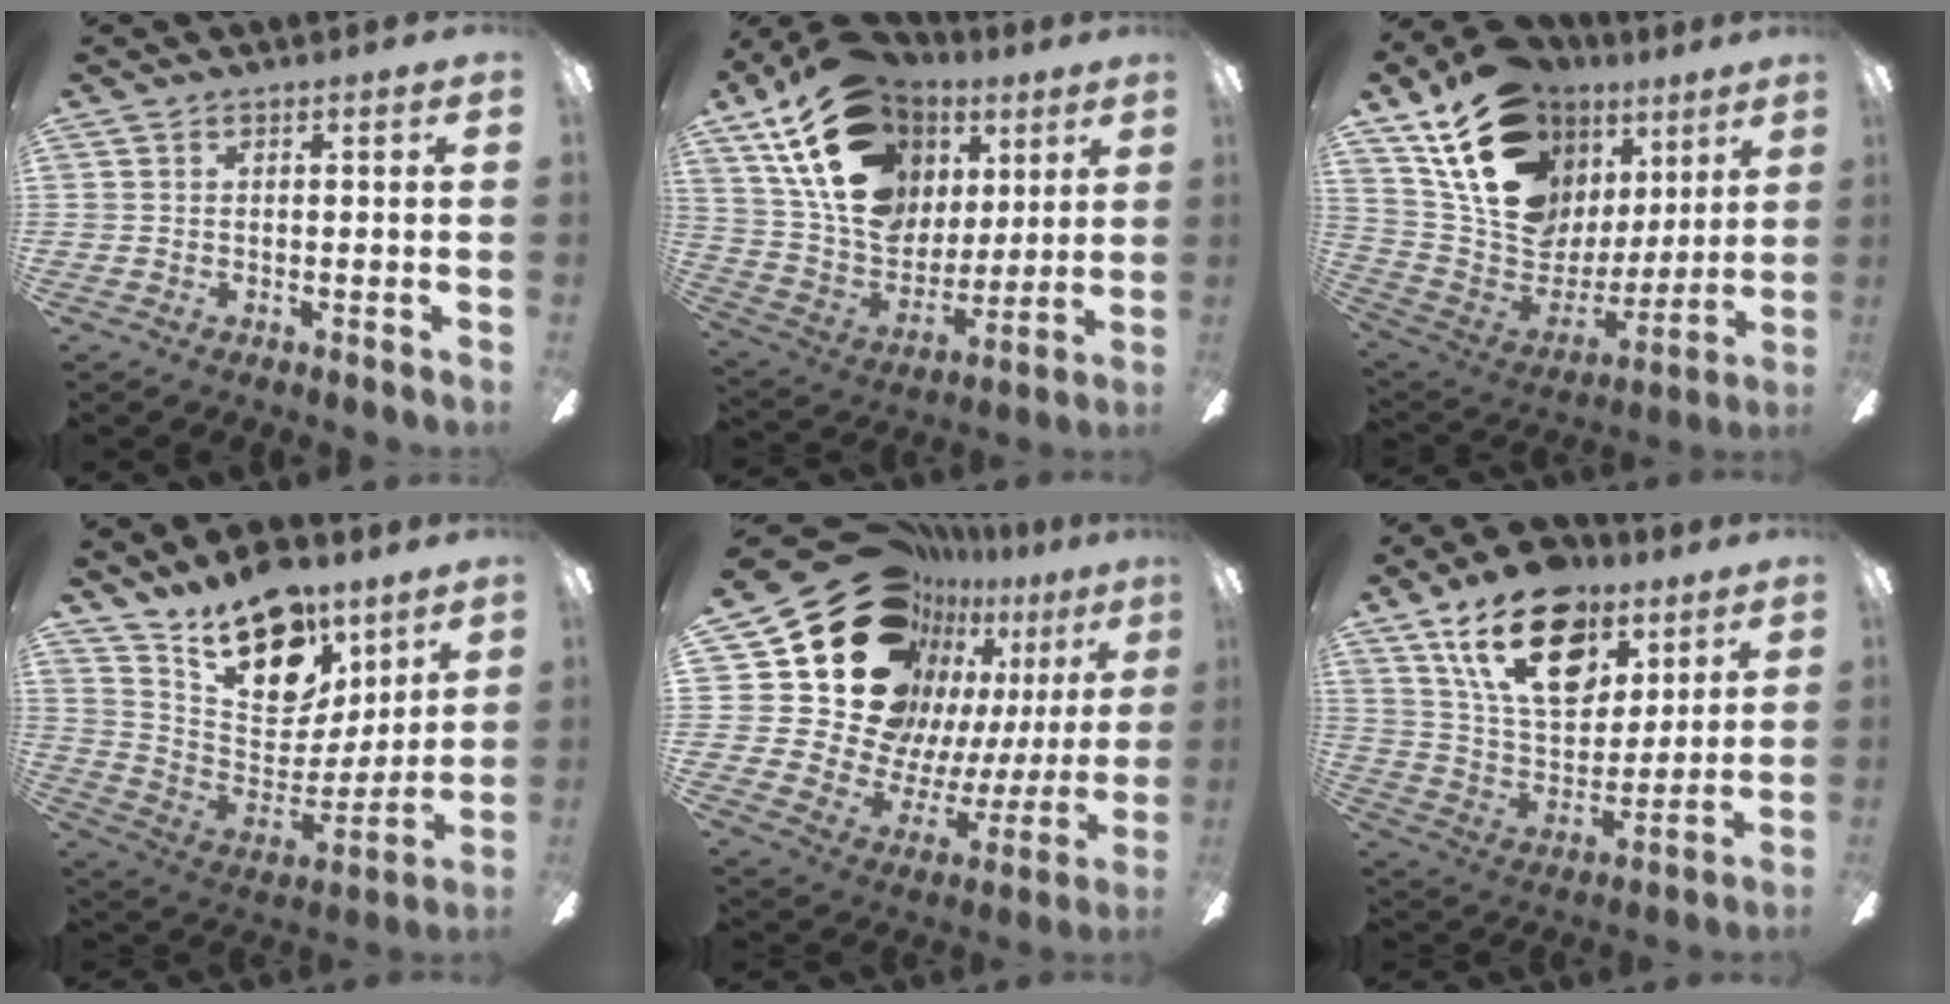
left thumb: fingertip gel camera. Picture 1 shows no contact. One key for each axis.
{"total": 23.9, "fx": 11.7, "fy": 16.7, "fz": 12.5, "tx": -0.229, "ty": -0.047, "tz": 0.222}
{"total": 20.2, "fx": 11.3, "fy": 13.7, "fz": 9.5, "tx": -0.168, "ty": -0.055, "tz": 0.214}
{"total": 19.7, "fx": 14.0, "fy": 10.6, "fz": 8.9, "tx": -0.148, "ty": -0.096, "tz": 0.258}
{"total": 26.3, "fx": 15.6, "fy": 16.9, "fz": 12.9, "tx": -0.238, "ty": -0.119, "tz": 0.312}
{"total": 22.7, "fx": 12.5, "fy": 13.4, "fz": 13.4, "tx": -0.213, "ty": -0.053, "tz": 0.223}